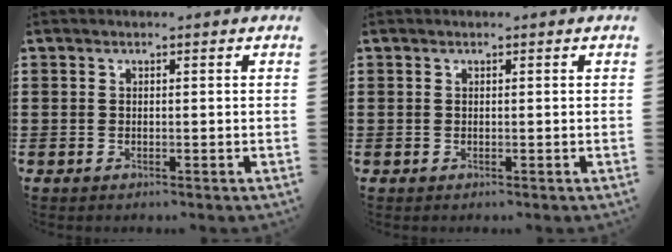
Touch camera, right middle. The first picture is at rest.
{"total": 0.0}